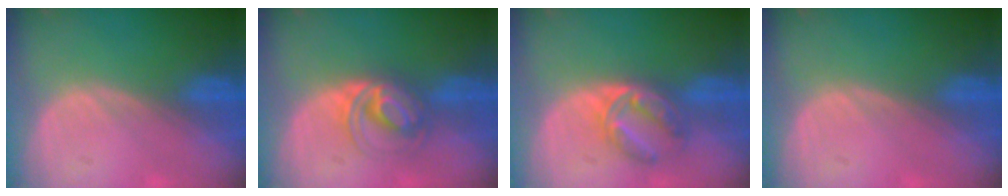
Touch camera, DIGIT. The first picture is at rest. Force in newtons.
{"total": 5.8, "press": 5.4, "slide": 2.0}
{"total": 5.9, "press": 5.6, "slide": 1.9}
{"total": 0.0}